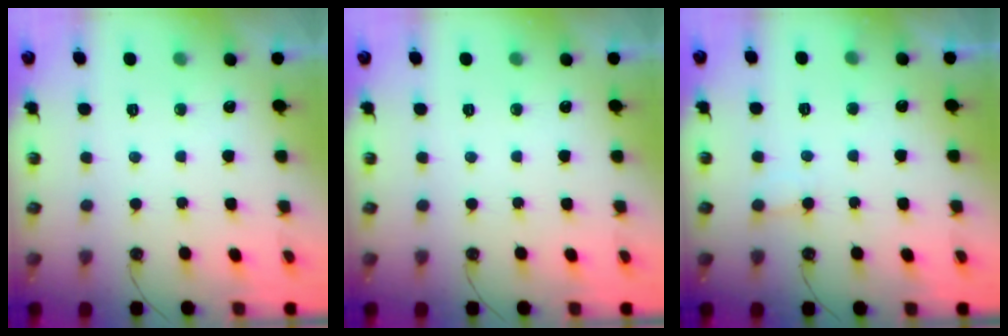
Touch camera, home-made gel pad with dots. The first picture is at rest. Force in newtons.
{"total": 0.0}
{"total": 5.2, "press": 5.2, "slide": 0.6}